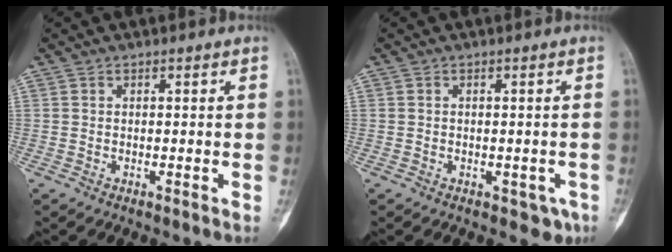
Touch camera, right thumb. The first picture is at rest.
{"total": 3.2, "force": [-1.0, 2.4, 1.7], "torque": [-0.001, 0.009, -0.004]}